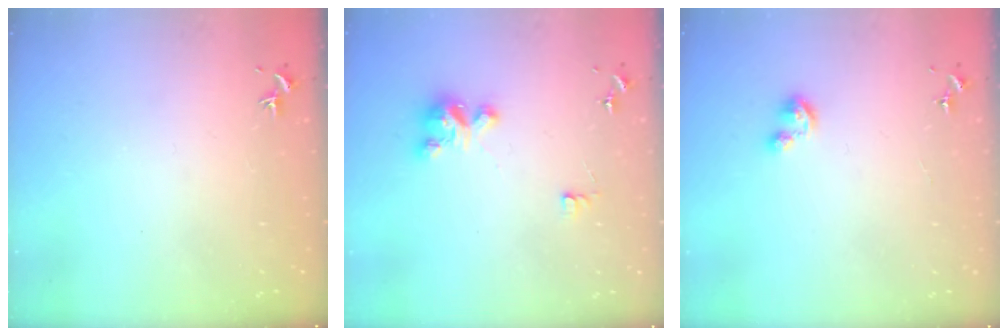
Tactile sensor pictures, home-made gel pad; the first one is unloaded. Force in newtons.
{"total": 6.1, "press": 6.1, "slide": 0.5}
{"total": 4.5, "press": 4.5, "slide": 0.3}